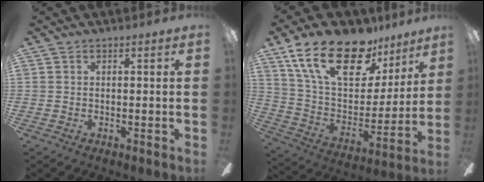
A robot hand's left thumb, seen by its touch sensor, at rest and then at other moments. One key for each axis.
{"total": 23.8, "fx": 15.6, "fy": 11.2, "fz": 14.0, "tx": -0.243, "ty": -0.087, "tz": 0.278}